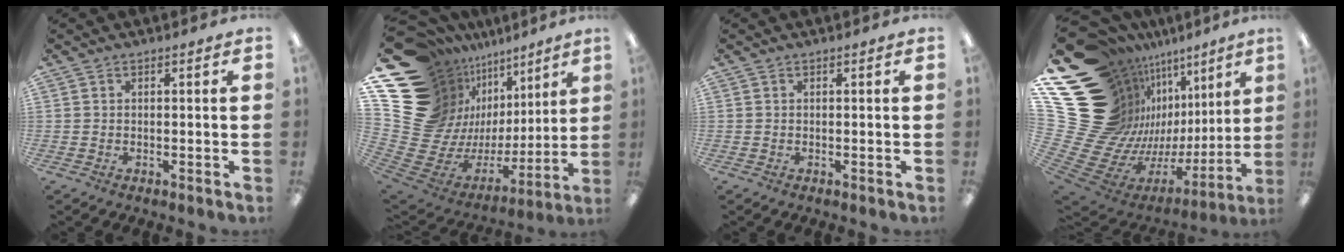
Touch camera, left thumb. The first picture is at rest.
{"total": 21.7, "force": [10.1, 16.0, 10.5], "torque": [-0.197, -0.122, 0.241]}
{"total": 0.0}
{"total": 27.9, "force": [9.6, 19.6, 17.4], "torque": [-0.290, -0.156, 0.271]}